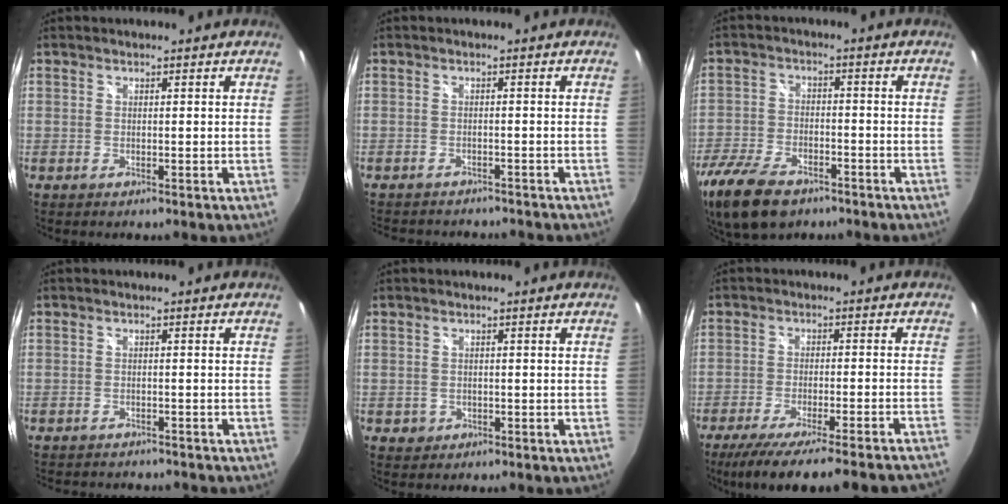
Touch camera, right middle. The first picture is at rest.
{"total": 7.0, "force": [-6.4, 1.8, 2.2], "torque": [-0.052, -0.017, -0.090]}
{"total": 14.7, "force": [-9.8, 7.5, 8.0], "torque": [-0.202, -0.030, -0.181]}
{"total": 6.1, "force": [-5.6, 1.4, 1.9], "torque": [-0.045, -0.016, -0.080]}
{"total": 1.5, "force": [-0.3, 1.4, 0.3], "torque": [-0.006, -0.003, -0.003]}
{"total": 20.1, "force": [-17.9, 0.3, 9.2], "torque": [-0.159, -0.049, -0.254]}